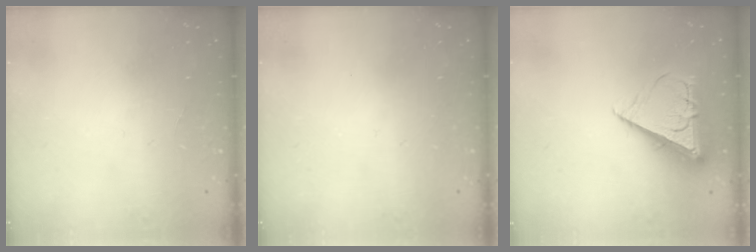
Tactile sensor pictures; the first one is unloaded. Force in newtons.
{"total": 0.0}
{"total": 10.5, "press": 10.4, "slide": 0.5}